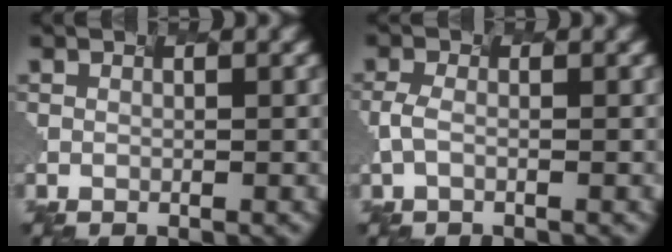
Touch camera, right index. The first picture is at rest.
{"total": 1.3, "force": [-0.9, 0.2, 1.0], "torque": [-0.035, 0.002, -0.014]}